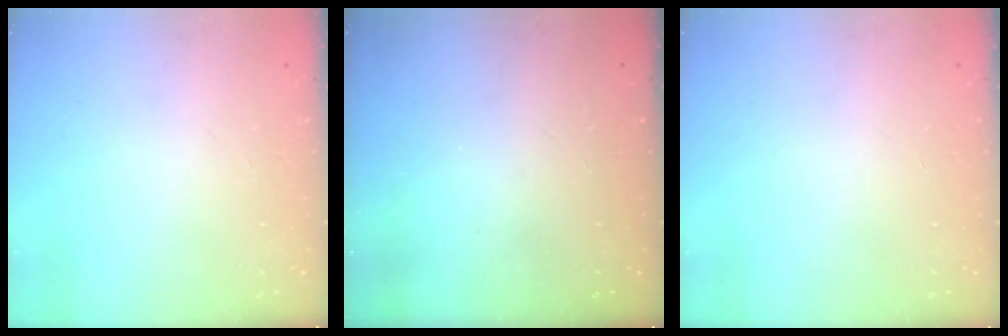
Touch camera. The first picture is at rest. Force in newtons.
{"total": 0.0}
{"total": 0.0}